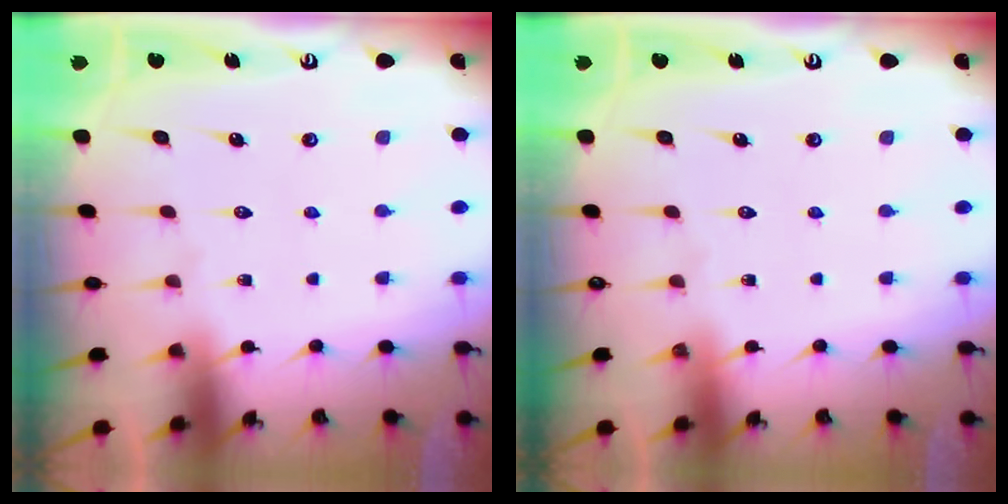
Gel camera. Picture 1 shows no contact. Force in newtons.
{"total": 0.0}